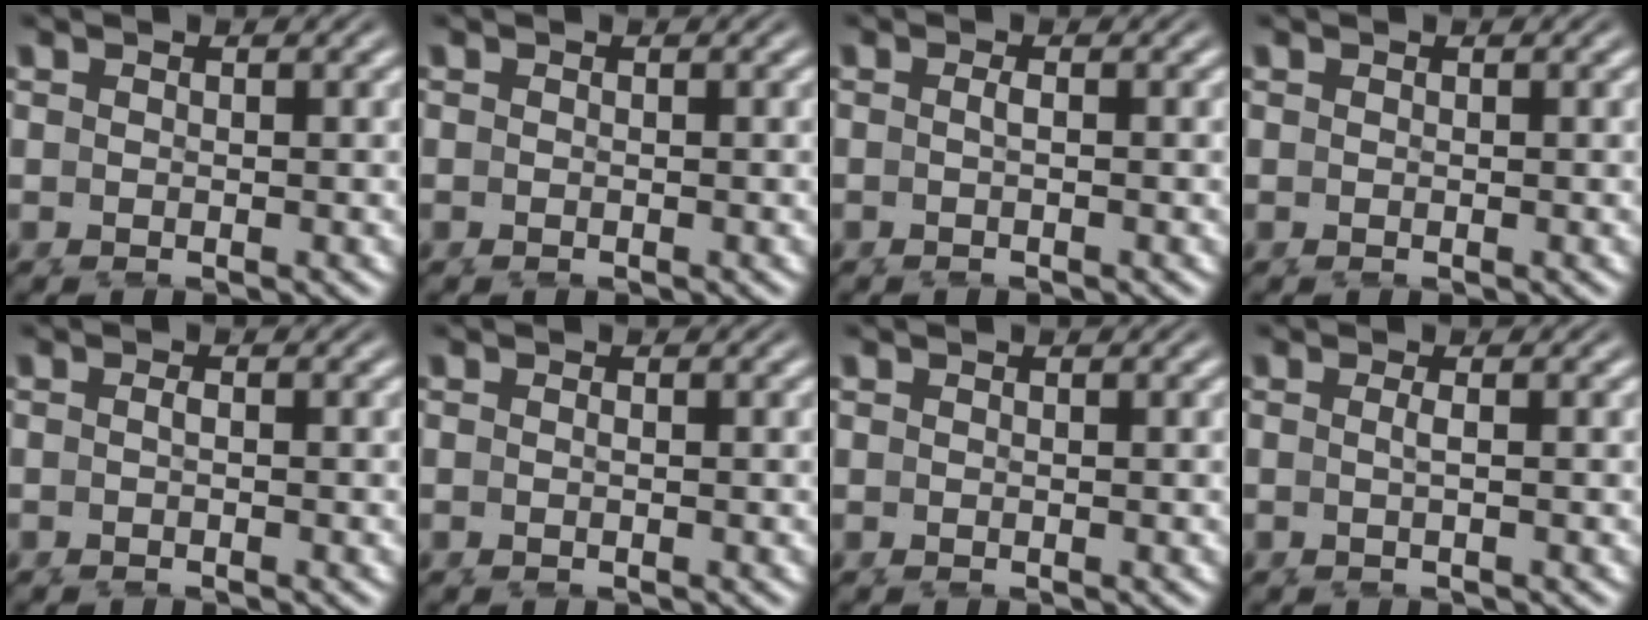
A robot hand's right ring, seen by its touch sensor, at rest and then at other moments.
{"total": 0.0}
{"total": 1.0, "force": [-0.4, -0.2, 0.9], "torque": [-0.018, -0.003, -0.005]}
{"total": 0.0}
{"total": 0.7, "force": [-0.3, -0.1, 0.6], "torque": [-0.009, 0.000, -0.006]}
{"total": 0.5, "force": [-0.2, 0.2, 0.5], "torque": [-0.010, 0.001, -0.003]}
{"total": 0.0}
{"total": 1.2, "force": [-0.3, -0.4, 1.1], "torque": [-0.024, -0.003, -0.002]}